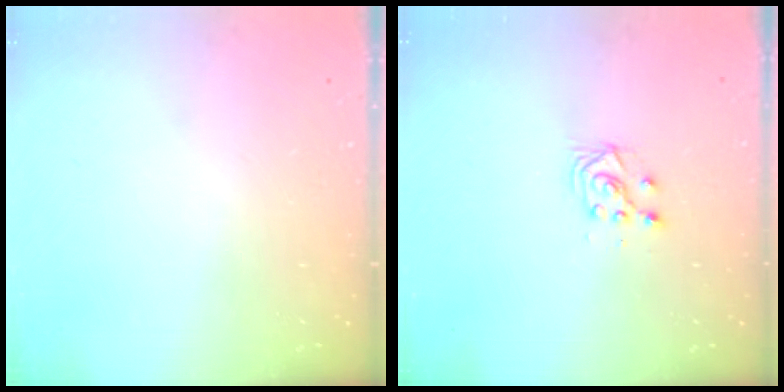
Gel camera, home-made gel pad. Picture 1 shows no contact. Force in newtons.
{"total": 5.7, "press": 5.6, "slide": 0.9}